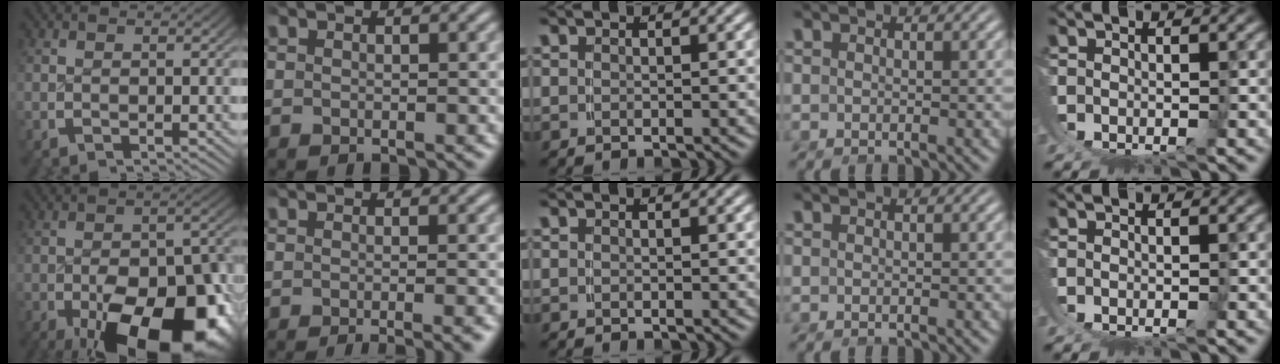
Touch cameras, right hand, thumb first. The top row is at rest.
{"thumb": {"total": 19.5, "force": [-6.9, 10.7, 14.8], "torque": [-0.233, -0.081, -0.071]}, "index": {"total": 2.3, "force": [-2.1, -0.1, 1.0], "torque": [-0.003, 0.003, -0.034]}}